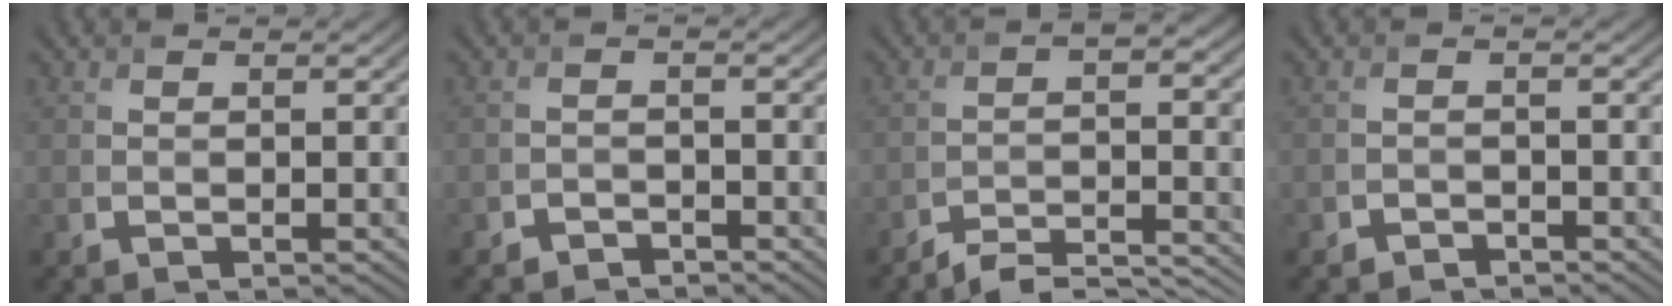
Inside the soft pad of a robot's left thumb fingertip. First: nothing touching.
{"total": 1.7, "force": [-1.5, 0.7, 0.2], "torque": [-0.002, 0.001, -0.032]}
{"total": 7.5, "force": [-6.2, 1.4, 4.0], "torque": [-0.068, 0.001, -0.103]}
{"total": 1.3, "force": [-1.2, 0.6, 0.1], "torque": [0.000, 0.000, -0.025]}